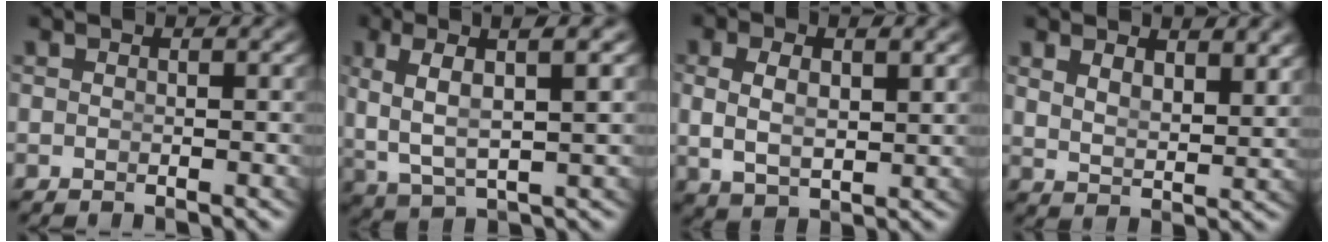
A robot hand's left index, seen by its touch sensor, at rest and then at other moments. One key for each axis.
{"total": 5.8, "fx": 1.5, "fy": 2.5, "fz": 5.1, "tx": -0.093, "ty": 0.006, "tz": 0.033}
{"total": 4.6, "fx": 0.7, "fy": 3.0, "fz": 3.4, "tx": -0.070, "ty": -0.010, "tz": 0.027}
{"total": 2.8, "fx": 2.1, "fy": 0.8, "fz": 1.6, "tx": -0.036, "ty": -0.021, "tz": 0.050}